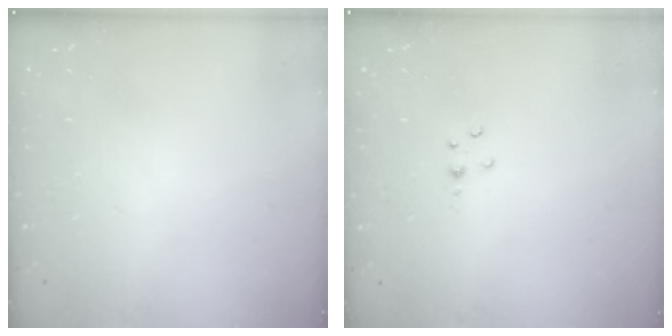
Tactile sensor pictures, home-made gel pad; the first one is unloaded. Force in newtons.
{"total": 2.0, "press": 2.0, "slide": 0.3}